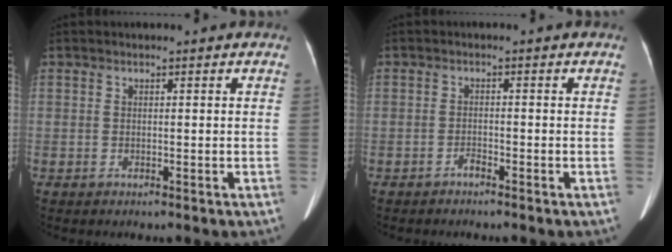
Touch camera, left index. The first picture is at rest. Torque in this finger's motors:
{"motor_torque": [-0.15, 0.02, -0.01, -0.01]}